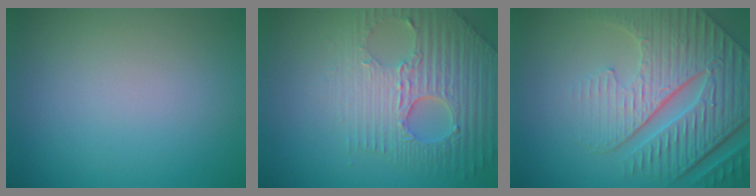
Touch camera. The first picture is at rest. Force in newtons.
{"total": 7.4, "press": 5.4, "slide": 5.1}
{"total": 8.3, "press": 6.2, "slide": 5.5}